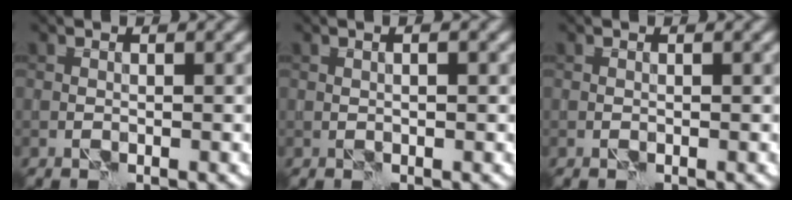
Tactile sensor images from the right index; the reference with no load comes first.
{"total": 0.9, "force": [0.3, 0.1, 0.8], "torque": [-0.011, -0.002, 0.005]}
{"total": 0.0}